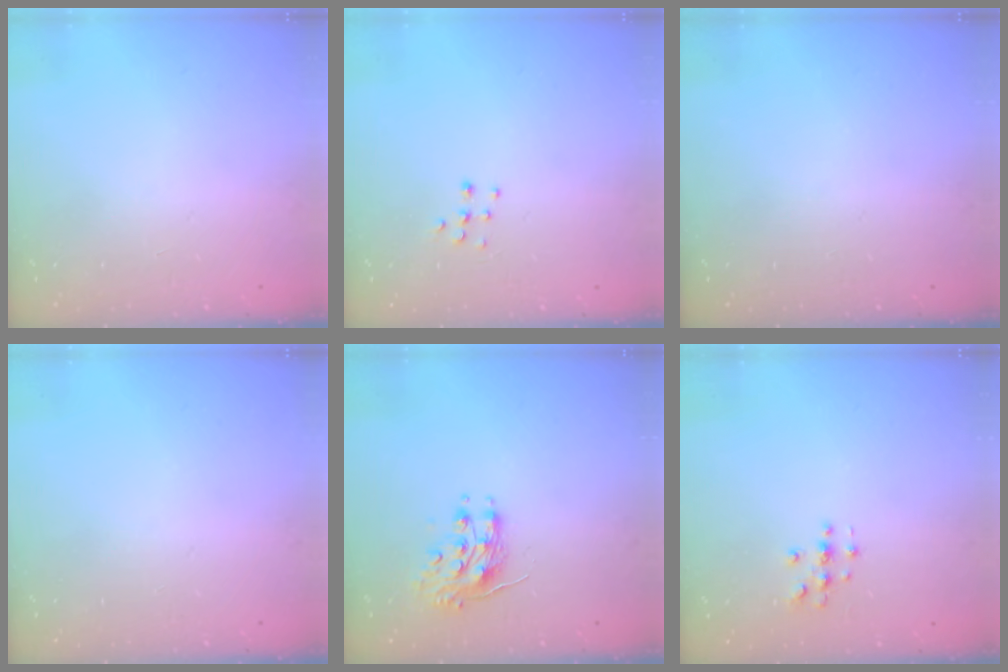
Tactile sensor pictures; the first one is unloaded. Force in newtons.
{"total": 5.9, "press": 5.9, "slide": 0.4}
{"total": 0.0}
{"total": 0.0}
{"total": 8.4, "press": 8.3, "slide": 0.4}
{"total": 2.7, "press": 2.7, "slide": 0.3}